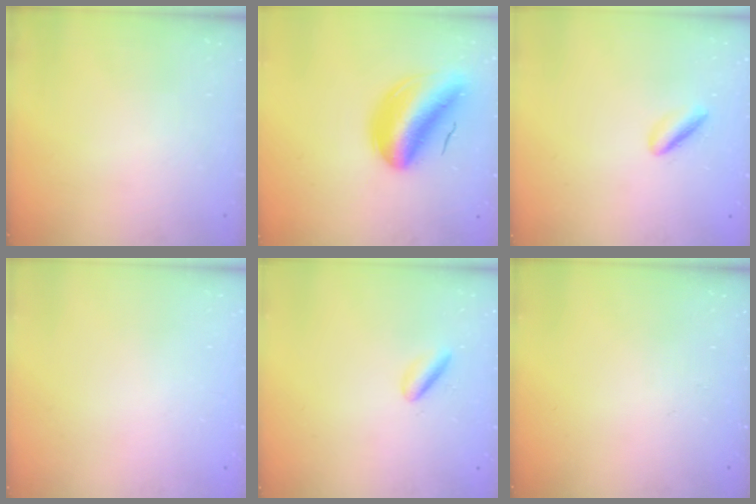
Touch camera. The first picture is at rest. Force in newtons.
{"total": 11.6, "press": 11.0, "slide": 3.7}
{"total": 2.0, "press": 1.9, "slide": 0.6}
{"total": 2.1, "press": 2.1, "slide": 0.1}
{"total": 2.0, "press": 1.9, "slide": 0.5}
{"total": 0.0}